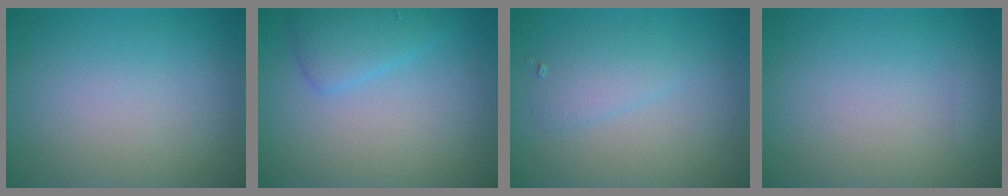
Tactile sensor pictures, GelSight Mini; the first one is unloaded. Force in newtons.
{"total": 2.6, "press": 2.6, "slide": 0.2}
{"total": 2.0, "press": 2.0, "slide": 0.1}
{"total": 0.7, "press": 0.7, "slide": 0.1}